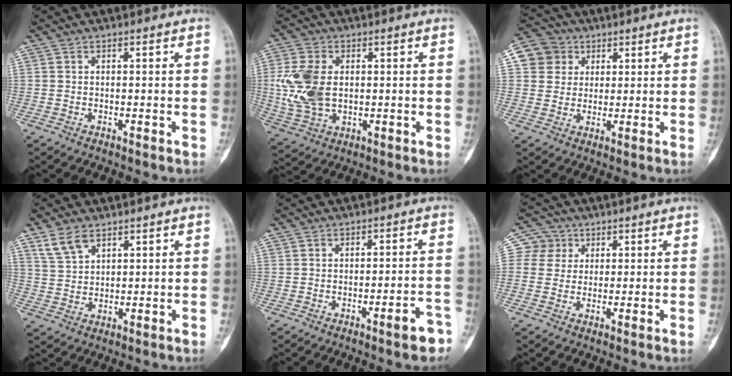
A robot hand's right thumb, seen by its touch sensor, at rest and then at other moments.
{"total": 11.4, "force": [0.8, 7.4, 8.6], "torque": [-0.185, 0.000, 0.025]}
{"total": 7.9, "force": [2.5, 7.3, 1.4], "torque": [0.002, 0.004, 0.038]}
{"total": 5.0, "force": [3.5, 2.6, 2.5], "torque": [-0.043, -0.012, 0.076]}
{"total": 4.9, "force": [-3.0, 0.9, 3.8], "torque": [-0.044, 0.025, -0.038]}
{"total": 4.7, "force": [1.4, 4.5, 0.2], "torque": [0.024, 0.002, 0.017]}